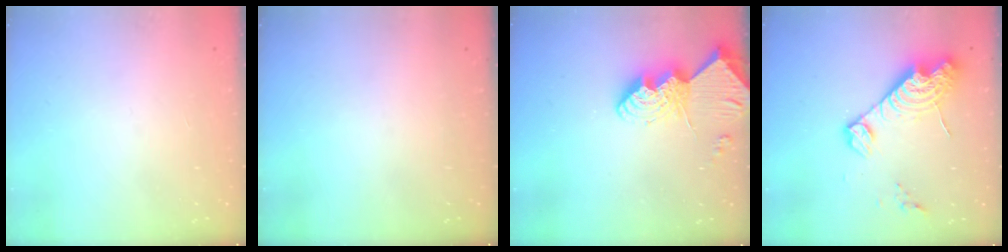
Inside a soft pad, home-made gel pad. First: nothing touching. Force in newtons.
{"total": 0.0}
{"total": 13.0, "press": 12.9, "slide": 1.2}
{"total": 14.5, "press": 14.5, "slide": 1.1}